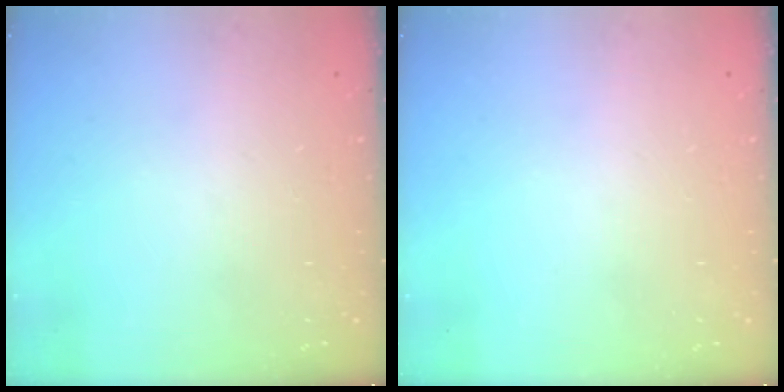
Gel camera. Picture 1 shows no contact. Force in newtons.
{"total": 0.0}